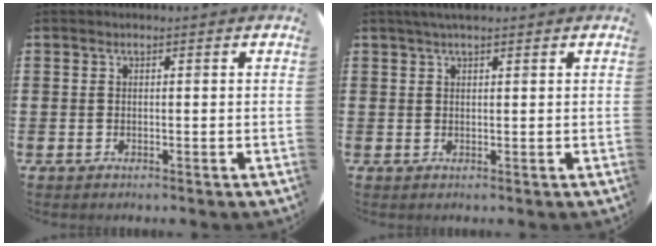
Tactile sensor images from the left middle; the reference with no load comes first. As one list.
[{"total": 1.7, "force": [1.4, 0.2, 0.9], "torque": [-0.019, 0.004, 0.024]}]